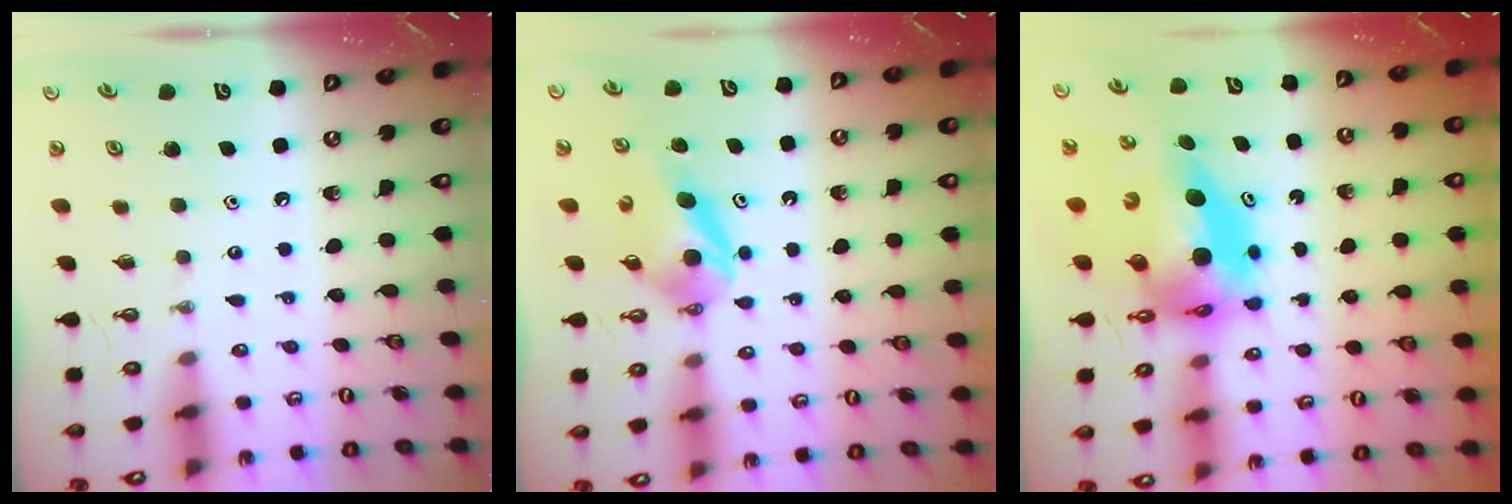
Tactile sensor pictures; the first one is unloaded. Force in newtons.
{"total": 5.6, "press": 5.5, "slide": 1.1}
{"total": 9.2, "press": 9.2, "slide": 0.6}